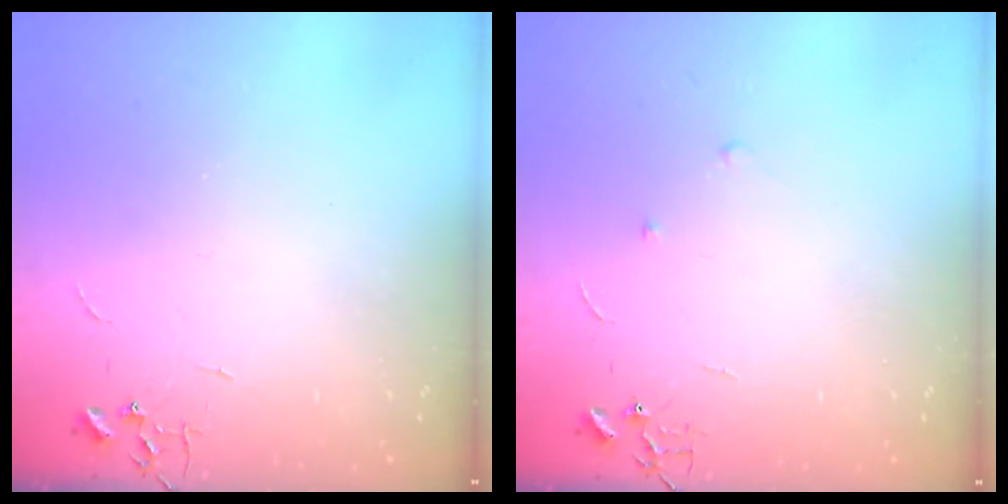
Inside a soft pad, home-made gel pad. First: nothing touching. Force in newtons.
{"total": 5.6, "press": 5.6, "slide": 0.6}